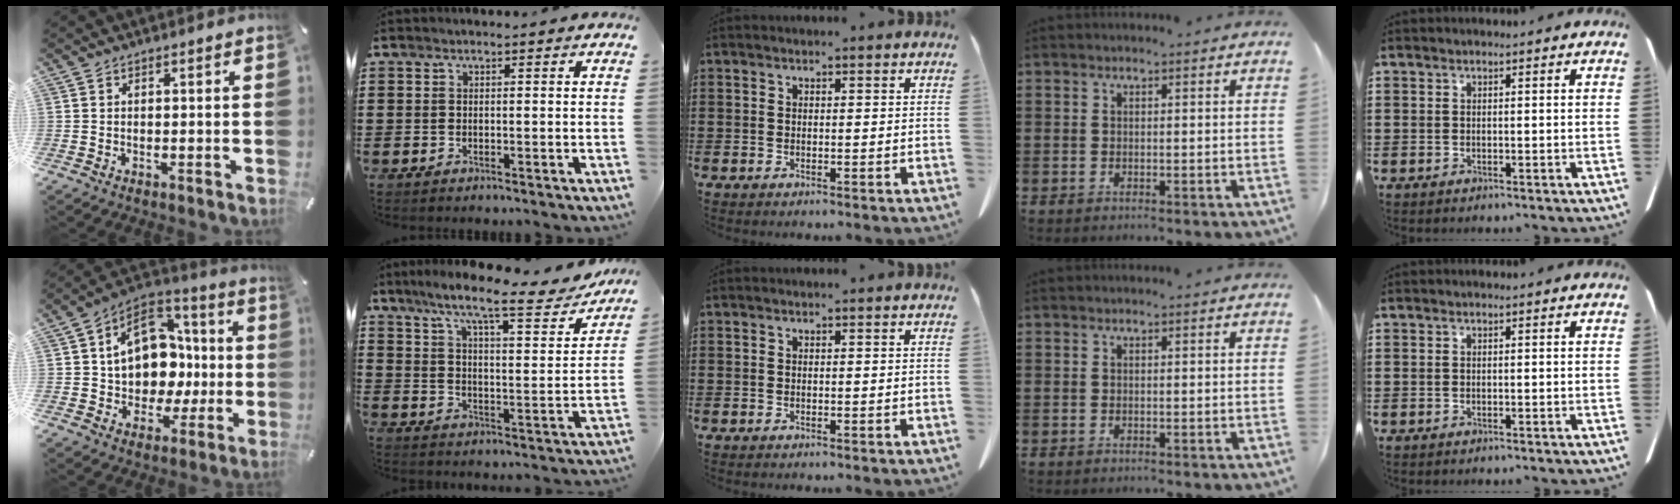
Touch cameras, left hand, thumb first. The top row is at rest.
{"thumb": {"total": 17.0, "force": [1.4, 13.6, 10.1], "torque": [-0.171, -0.003, 0.034]}, "index": {"total": 10.7, "force": [9.0, 0.5, 5.8], "torque": [-0.132, -0.055, 0.144]}}